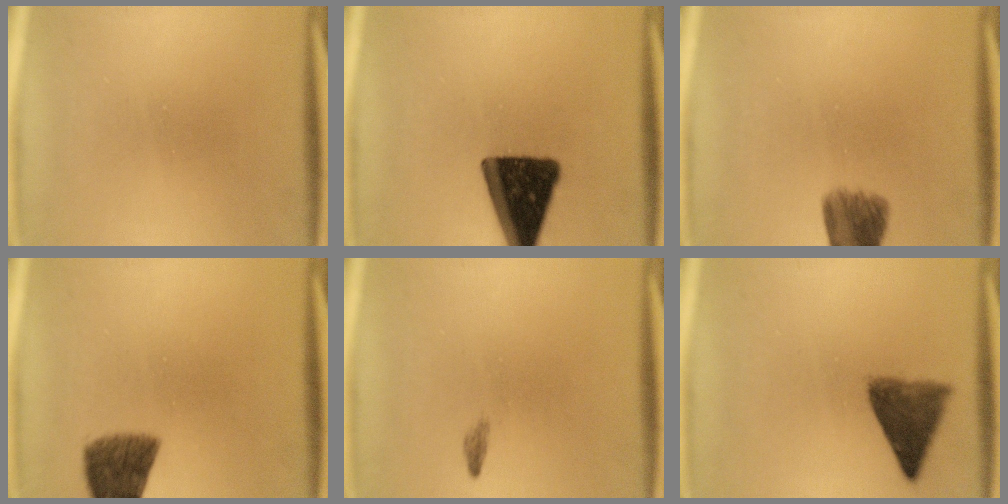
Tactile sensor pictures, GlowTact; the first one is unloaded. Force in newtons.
{"total": 16.3}
{"total": 6.4}
{"total": 7.8}
{"total": 0.5}
{"total": 7.7}